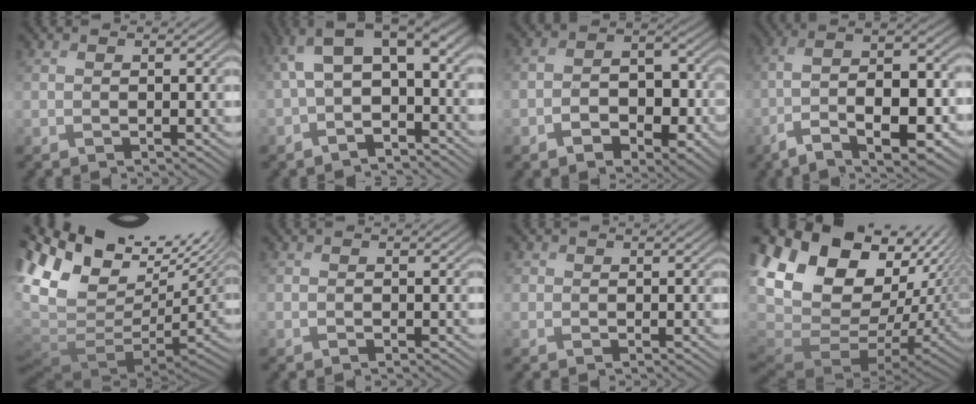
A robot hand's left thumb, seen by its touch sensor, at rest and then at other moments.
{"total": 8.8, "force": [-0.4, 4.7, 7.4], "torque": [-0.151, 0.002, -0.008]}
{"total": 7.7, "force": [-3.1, 5.5, 4.3], "torque": [-0.072, -0.018, -0.055]}
{"total": 14.5, "force": [-6.4, 5.1, 12.0], "torque": [-0.222, -0.005, -0.094]}
{"total": 13.5, "force": [0.2, 7.7, 11.1], "torque": [-0.176, -0.005, 0.058]}
{"total": 0.0}
{"total": 0.9, "force": [0.2, 0.7, -0.4], "torque": [0.013, 0.000, 0.009]}
{"total": 16.8, "force": [2.9, 12.4, 11.0], "torque": [-0.235, -0.009, 0.096]}